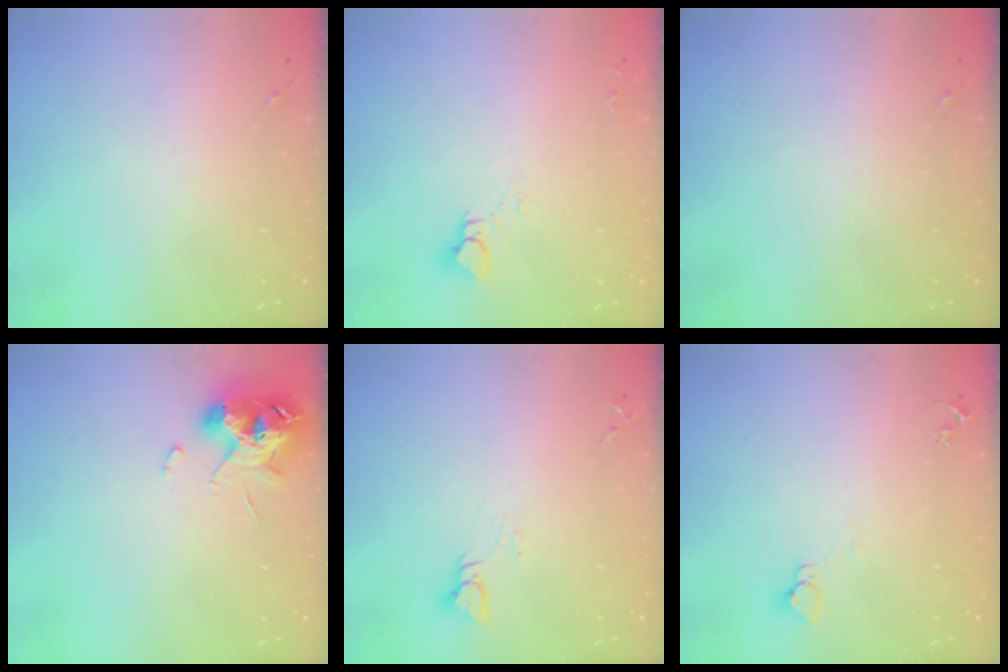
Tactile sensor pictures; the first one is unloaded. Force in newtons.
{"total": 4.6, "press": 4.5, "slide": 0.5}
{"total": 0.0}
{"total": 10.8, "press": 10.7, "slide": 1.7}
{"total": 3.8, "press": 3.8, "slide": 0.5}
{"total": 2.7, "press": 2.7, "slide": 0.1}